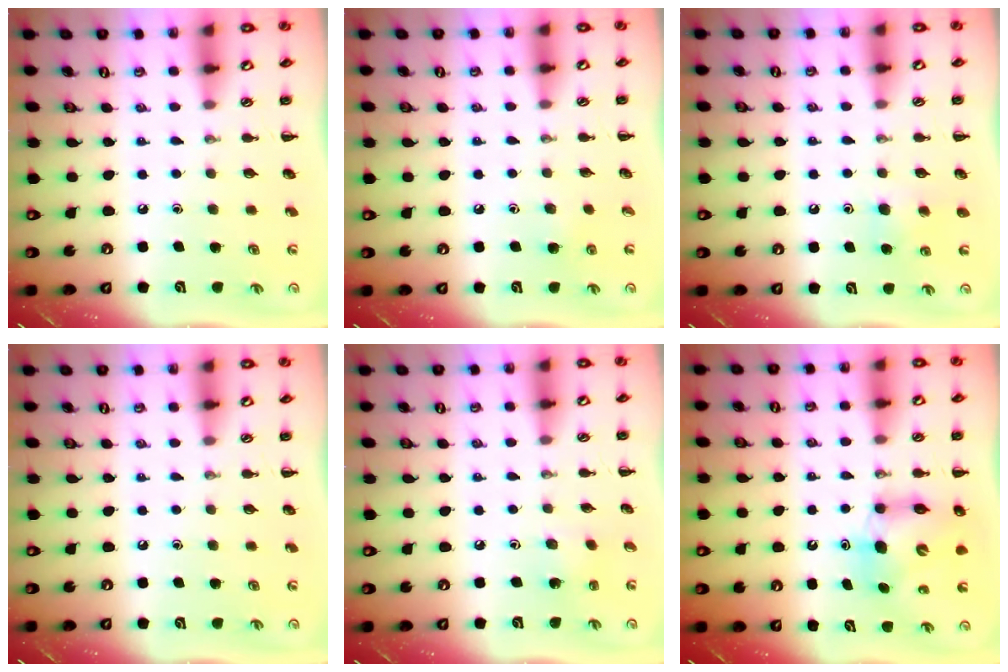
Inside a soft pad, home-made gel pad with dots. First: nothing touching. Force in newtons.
{"total": 2.4, "press": 2.3, "slide": 0.9}
{"total": 5.2, "press": 5.0, "slide": 1.3}
{"total": 0.0}
{"total": 1.5, "press": 1.4, "slide": 0.5}
{"total": 6.6, "press": 6.5, "slide": 1.3}